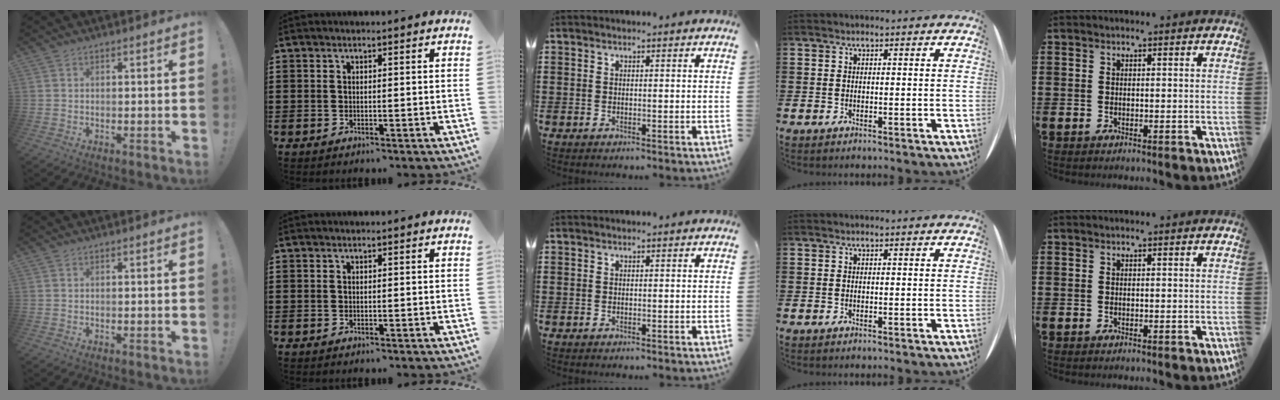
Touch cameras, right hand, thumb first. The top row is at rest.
{}